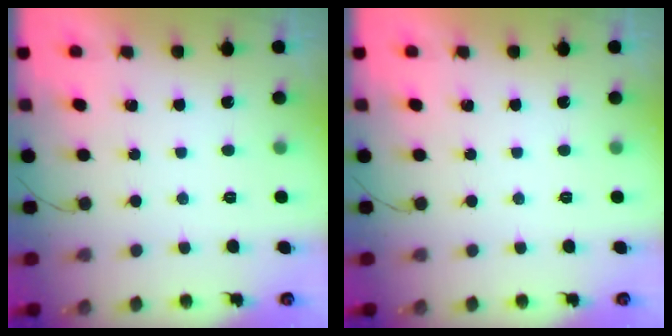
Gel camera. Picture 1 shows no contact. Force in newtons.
{"total": 0.0}